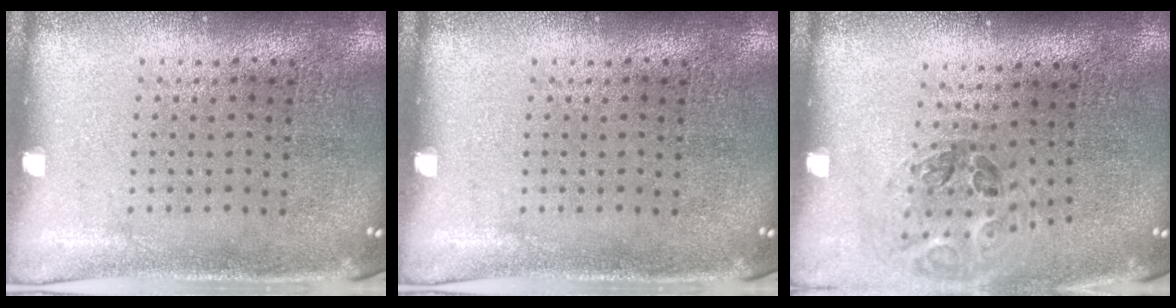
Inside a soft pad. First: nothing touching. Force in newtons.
{"total": 0.0}
{"total": 1.2, "press": 1.1, "slide": 0.4}